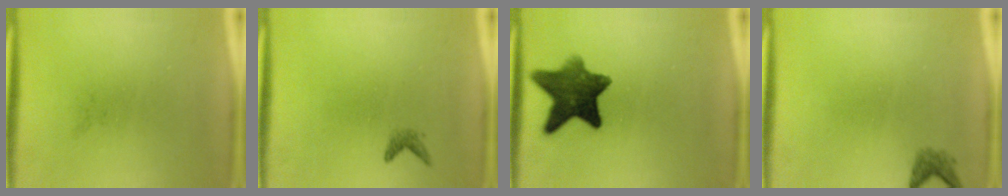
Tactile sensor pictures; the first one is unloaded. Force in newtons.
{"total": 0.9}
{"total": 10.3}
{"total": 1.4}